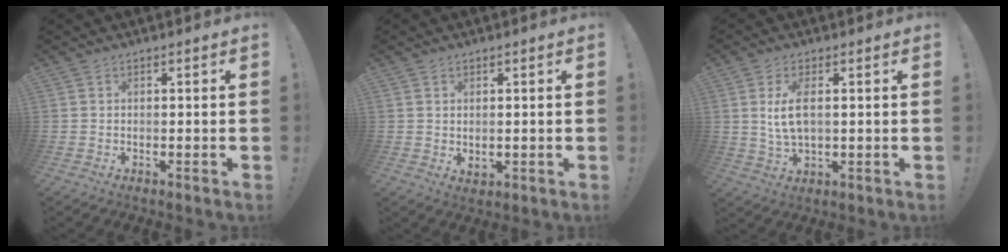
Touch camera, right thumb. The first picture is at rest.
{"total": 1.5, "force": [0.8, 0.8, 0.9], "torque": [-0.009, -0.005, 0.013]}
{"total": 7.2, "force": [1.4, 3.2, 6.3], "torque": [-0.123, -0.011, 0.018]}